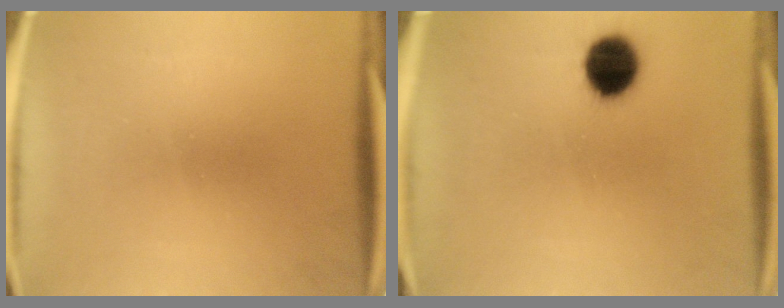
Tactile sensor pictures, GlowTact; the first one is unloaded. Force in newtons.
{"total": 9.3}